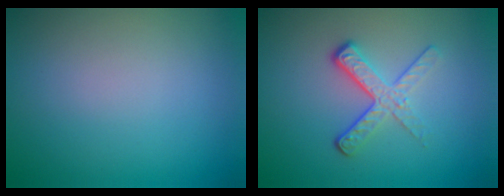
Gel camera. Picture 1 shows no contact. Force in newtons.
{"total": 3.7, "press": 2.3, "slide": 2.9}